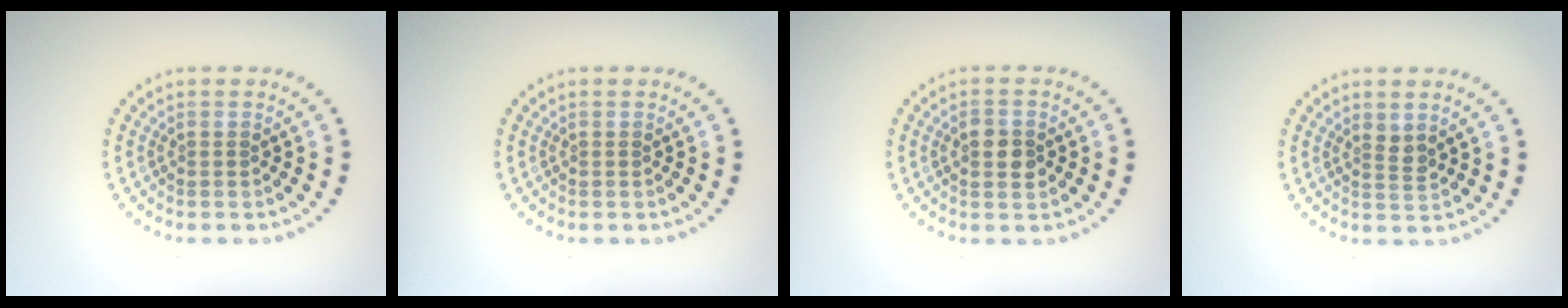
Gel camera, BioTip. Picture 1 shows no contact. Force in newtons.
{"total": 0.0}
{"total": 2.0, "press": 2.0, "slide": 0.1}
{"total": 1.3, "press": 1.0, "slide": 0.8}